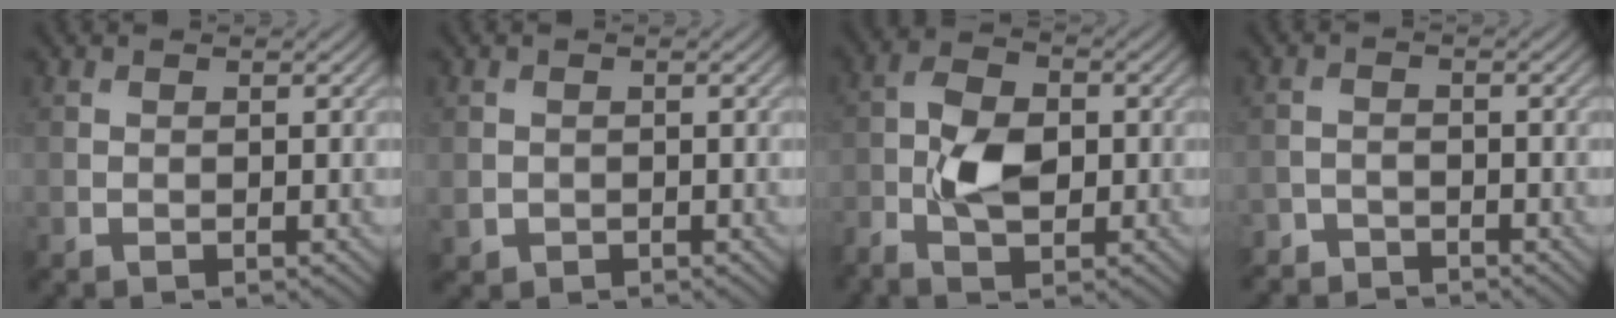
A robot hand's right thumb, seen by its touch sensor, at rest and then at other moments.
{"total": 1.5, "force": [-0.2, 1.4, 0.3], "torque": [-0.008, -0.009, -0.005]}
{"total": 6.3, "force": [-1.5, 3.4, 5.0], "torque": [-0.110, 0.003, -0.033]}
{"total": 2.6, "force": [-2.5, 0.7, 0.0], "torque": [0.004, -0.002, -0.055]}